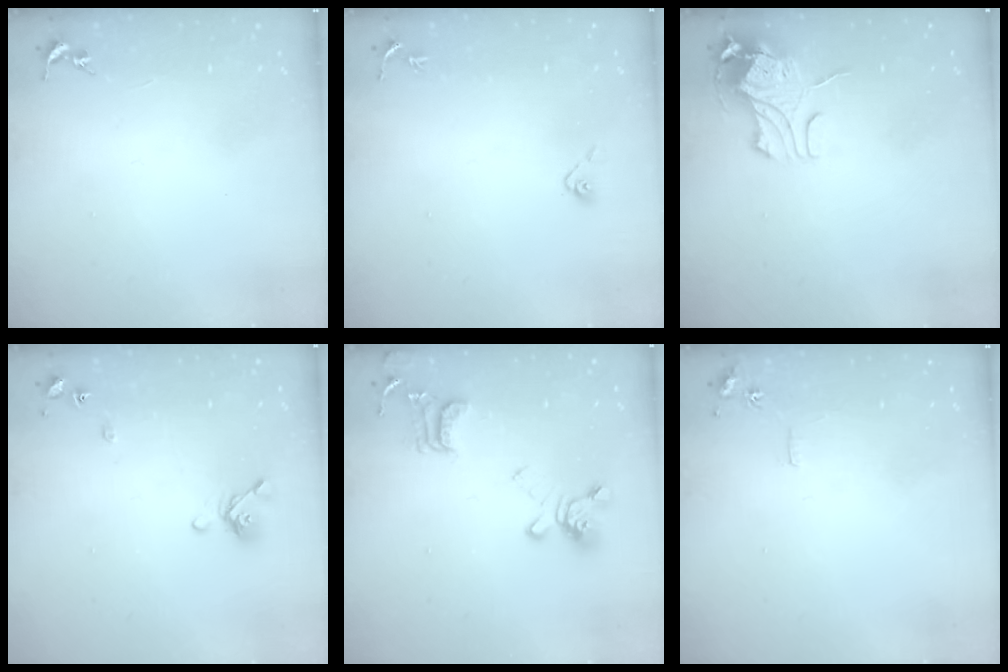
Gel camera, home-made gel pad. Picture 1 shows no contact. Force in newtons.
{"total": 4.1, "press": 3.7, "slide": 1.7}
{"total": 10.8, "press": 10.8, "slide": 1.2}
{"total": 8.6, "press": 8.4, "slide": 1.4}
{"total": 16.4, "press": 16.3, "slide": 1.5}
{"total": 5.6, "press": 5.6, "slide": 0.7}